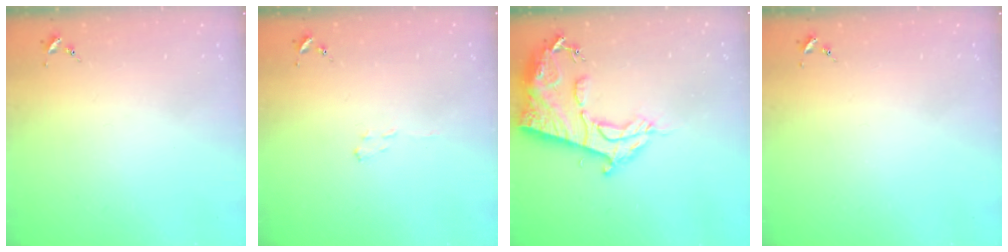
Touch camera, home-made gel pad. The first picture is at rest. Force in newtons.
{"total": 3.9, "press": 3.8, "slide": 0.4}
{"total": 18.2, "press": 18.1, "slide": 1.7}
{"total": 0.0}